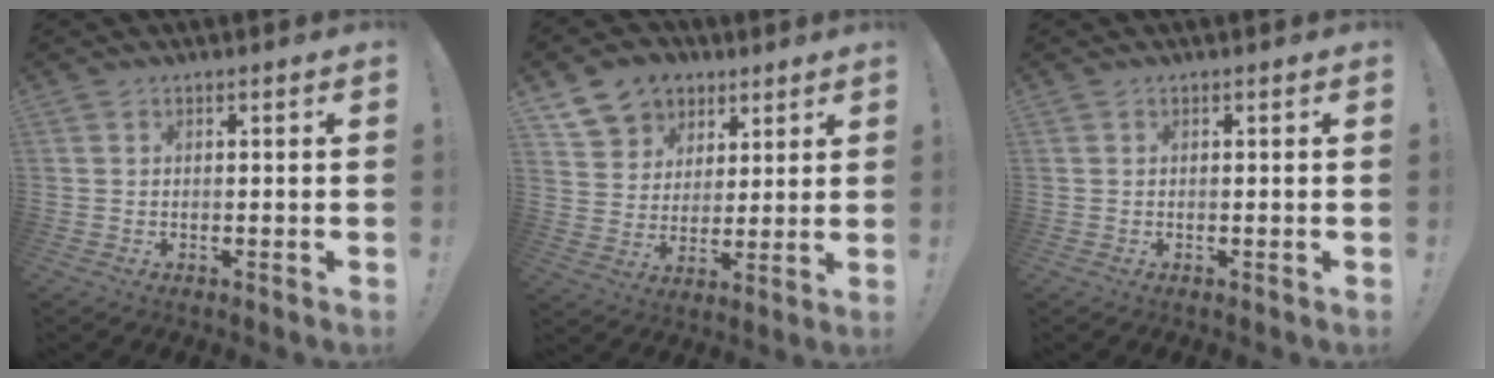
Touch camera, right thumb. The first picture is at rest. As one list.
[{"total": 11.8, "force": [6.6, 9.3, 3.0], "torque": [-0.042, -0.042, 0.133]}, {"total": 0.0}]